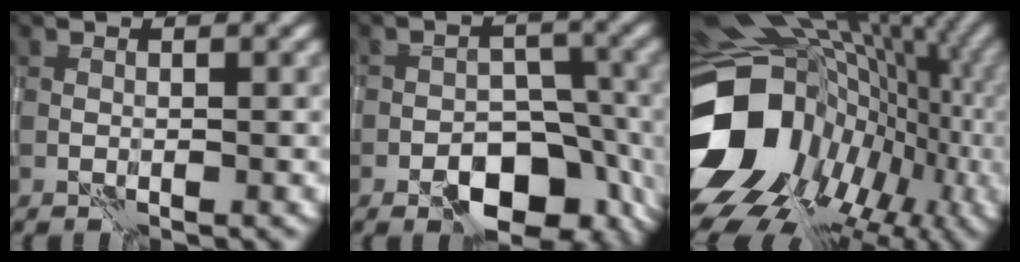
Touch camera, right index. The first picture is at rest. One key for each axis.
{"total": 9.8, "fx": -5.3, "fy": 5.5, "fz": 6.1, "tx": -0.064, "ty": 0.001, "tz": -0.083}
{"total": 17.0, "fx": -2.0, "fy": 13.7, "fz": 10.0, "tx": -0.198, "ty": -0.027, "tz": -0.005}